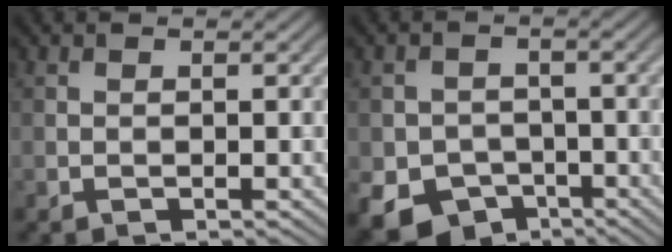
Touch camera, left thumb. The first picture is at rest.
{"total": 7.5, "force": [-3.8, 5.7, 2.9], "torque": [-0.059, -0.019, -0.068]}